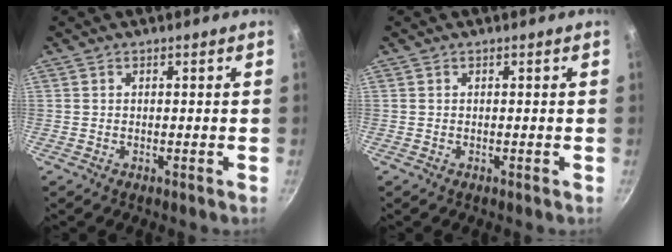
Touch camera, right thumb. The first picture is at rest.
{"total": 0.0}